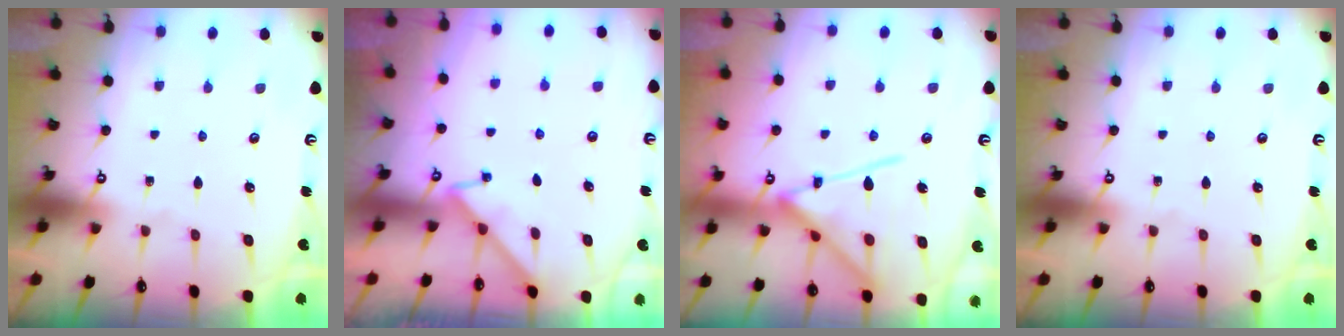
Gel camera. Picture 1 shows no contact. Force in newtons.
{"total": 3.0, "press": 3.0, "slide": 0.5}
{"total": 17.0, "press": 16.9, "slide": 1.3}
{"total": 0.0}